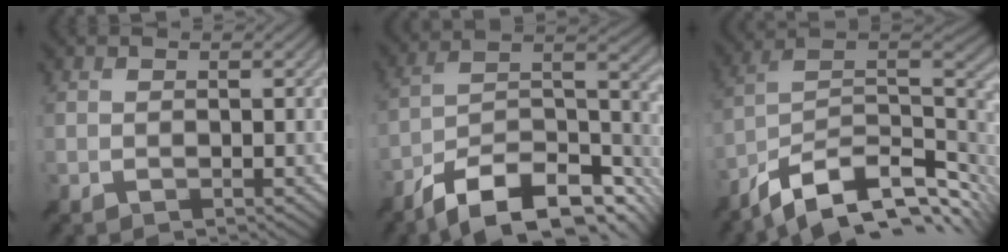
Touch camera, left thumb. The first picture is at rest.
{"total": 15.5, "force": [-10.7, 4.9, 10.0], "torque": [-0.210, -0.016, -0.168]}
{"total": 14.1, "force": [-7.3, 6.4, 10.2], "torque": [-0.225, -0.006, -0.125]}